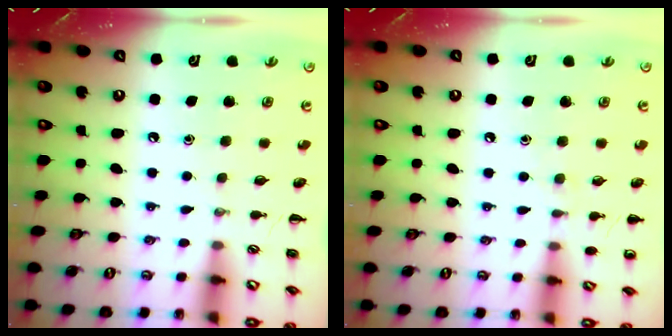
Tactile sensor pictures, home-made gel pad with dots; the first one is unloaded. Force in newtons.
{"total": 6.2, "press": 5.9, "slide": 1.9}